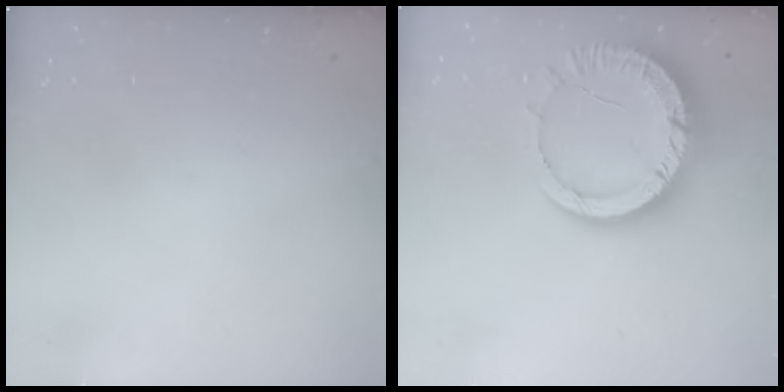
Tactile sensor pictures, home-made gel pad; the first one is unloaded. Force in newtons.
{"total": 14.2, "press": 14.1, "slide": 1.5}